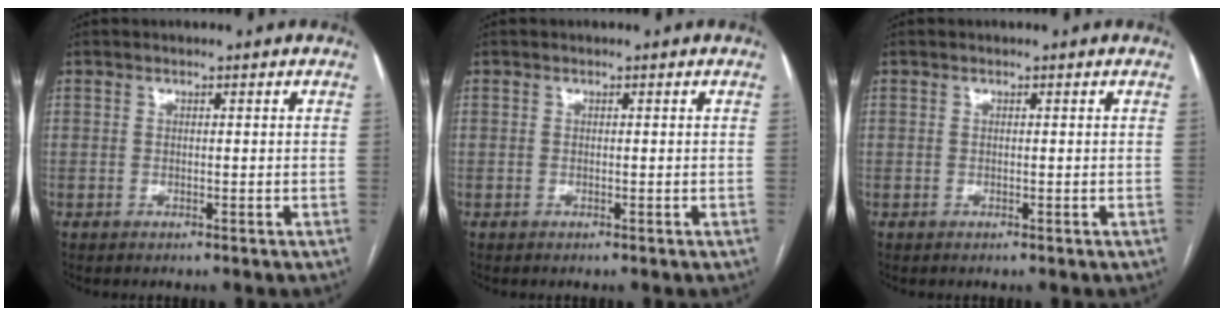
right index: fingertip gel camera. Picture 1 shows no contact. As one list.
[{"total": 0.0}, {"total": 0.0}]